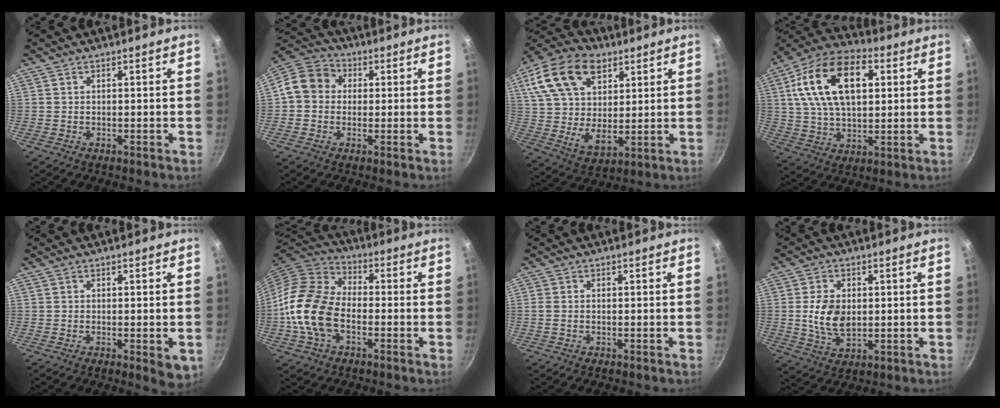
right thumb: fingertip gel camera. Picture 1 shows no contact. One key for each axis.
{"total": 9.5, "fx": 0.7, "fy": 8.2, "fz": 4.6, "tx": -0.057, "ty": 0.025, "tz": -0.011}
{"total": 21.0, "fx": 9.1, "fy": 13.6, "fz": 13.1, "tx": -0.216, "ty": -0.013, "tz": 0.161}
{"total": 20.3, "fx": 5.4, "fy": 12.0, "fz": 15.5, "tx": -0.259, "ty": 0.008, "tz": 0.082}
{"total": 3.9, "fx": -0.7, "fy": 1.7, "fz": 3.5, "tx": -0.040, "ty": -0.006, "tz": -0.009}
{"total": 15.3, "fx": -3.3, "fy": 10.0, "fz": 11.2, "tx": -0.193, "ty": 0.028, "tz": -0.083}
{"total": 1.3, "fx": 0.0, "fy": 0.9, "fz": 1.0, "tx": -0.021, "ty": 0.002, "tz": -0.004}
{"total": 8.3, "fx": 0.6, "fy": 5.4, "fz": 6.2, "tx": -0.110, "ty": -0.011, "tz": 0.014}